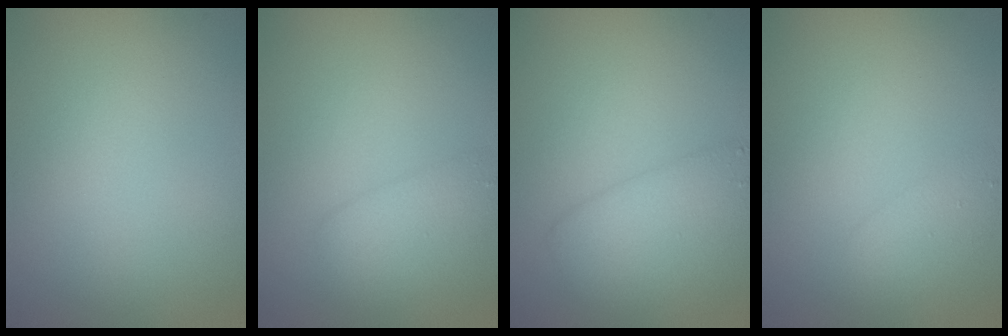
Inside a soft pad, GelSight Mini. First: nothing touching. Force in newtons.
{"total": 2.5, "press": 2.5, "slide": 0.2}
{"total": 3.9, "press": 3.9, "slide": 0.1}
{"total": 1.7, "press": 1.7, "slide": 0.1}